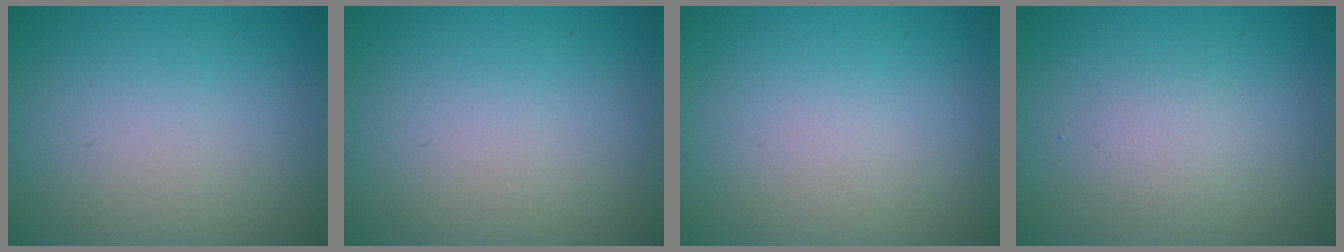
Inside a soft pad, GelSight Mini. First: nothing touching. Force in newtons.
{"total": 0.0}
{"total": 0.0}
{"total": 1.3, "press": 1.3, "slide": 0.1}